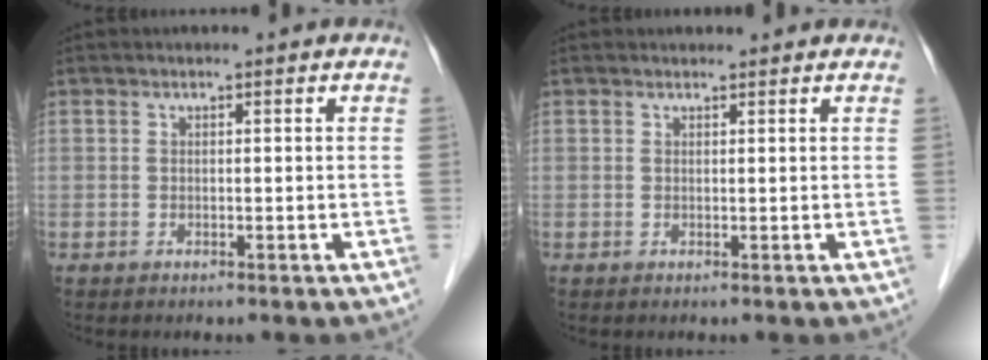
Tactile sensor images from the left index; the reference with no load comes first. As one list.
[{"total": 1.9, "force": [1.8, 0.4, 0.3], "torque": [-0.013, 0.012, 0.022]}]